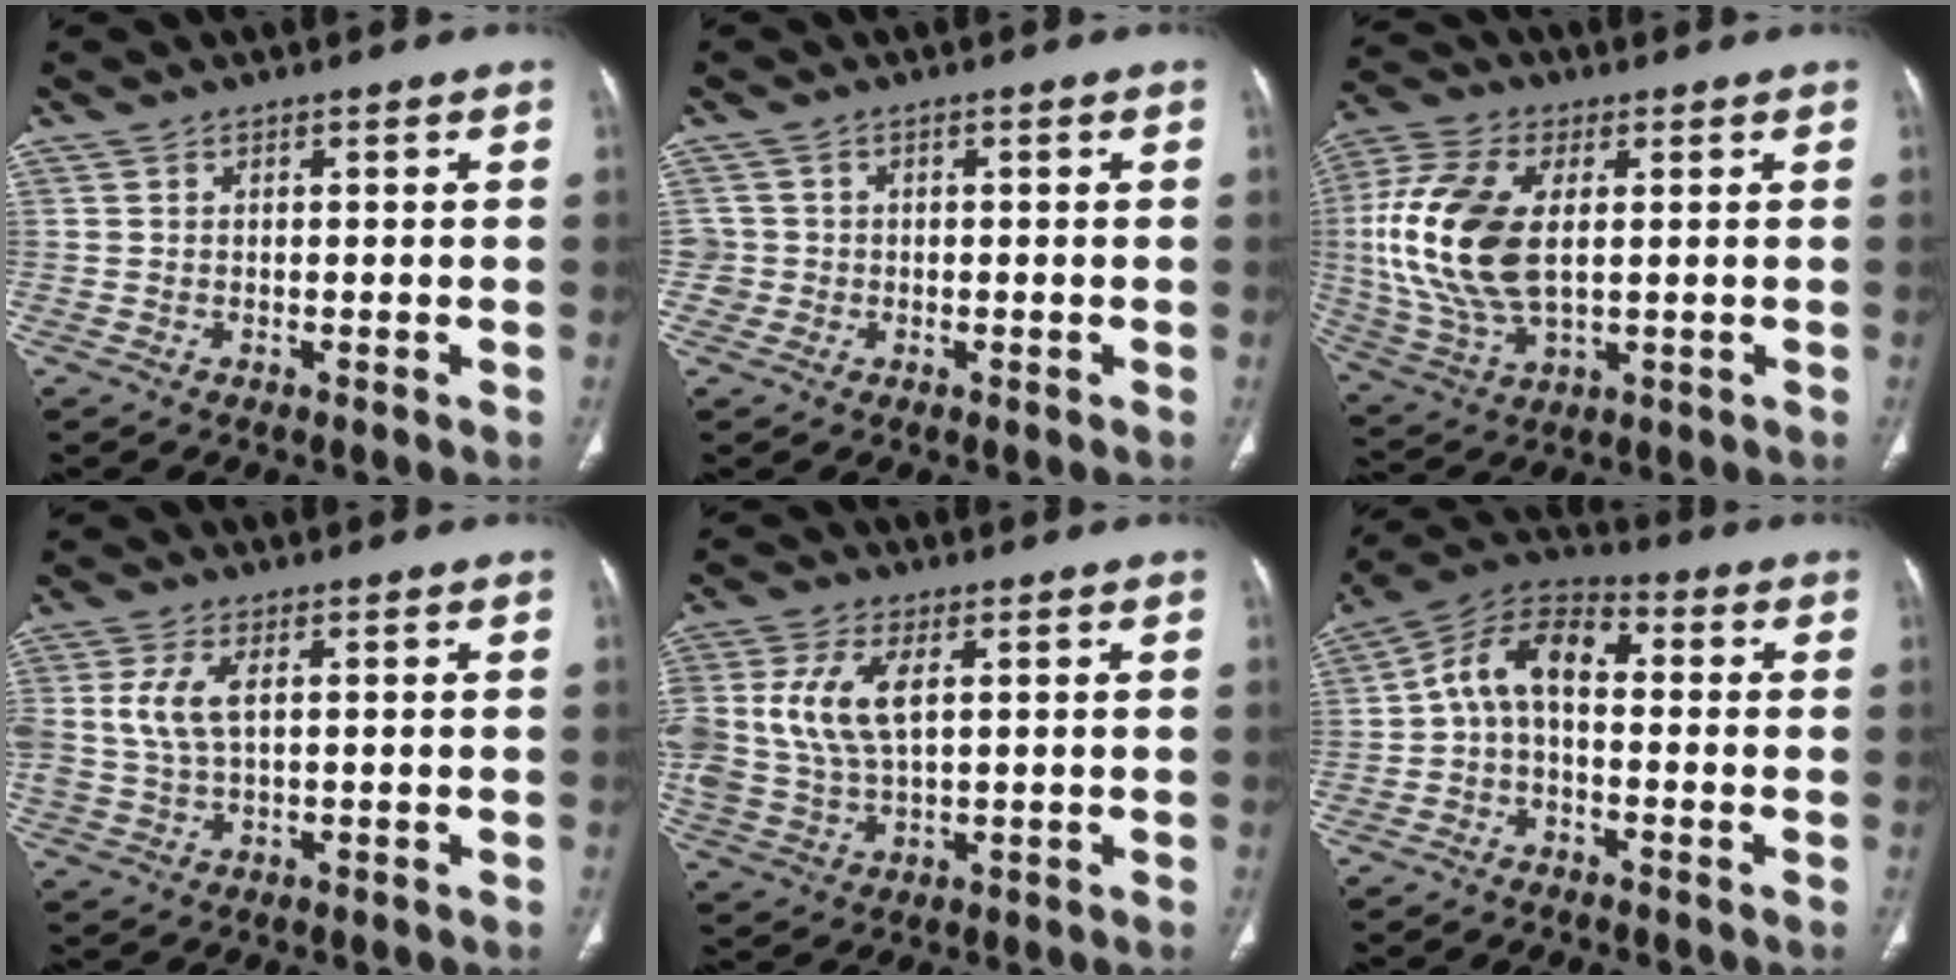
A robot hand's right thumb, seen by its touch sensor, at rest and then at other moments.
{"total": 2.5, "force": [-0.4, 2.5, -0.2], "torque": [0.022, 0.009, -0.010]}
{"total": 18.3, "force": [1.9, 10.1, 15.1], "torque": [-0.335, -0.003, 0.040]}
{"total": 6.7, "force": [1.3, 3.4, 5.6], "torque": [-0.135, 0.003, 0.028]}
{"total": 11.8, "force": [2.6, 6.5, 9.5], "torque": [-0.213, 0.001, 0.054]}
{"total": 9.8, "force": [-0.2, 5.8, 7.9], "torque": [-0.129, 0.039, -0.018]}